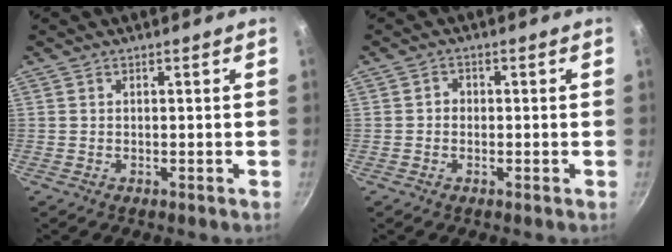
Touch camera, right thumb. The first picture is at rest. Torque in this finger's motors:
{"motor_torque": [-0.03, 0.15, 0.24, -0.01, 0.01]}